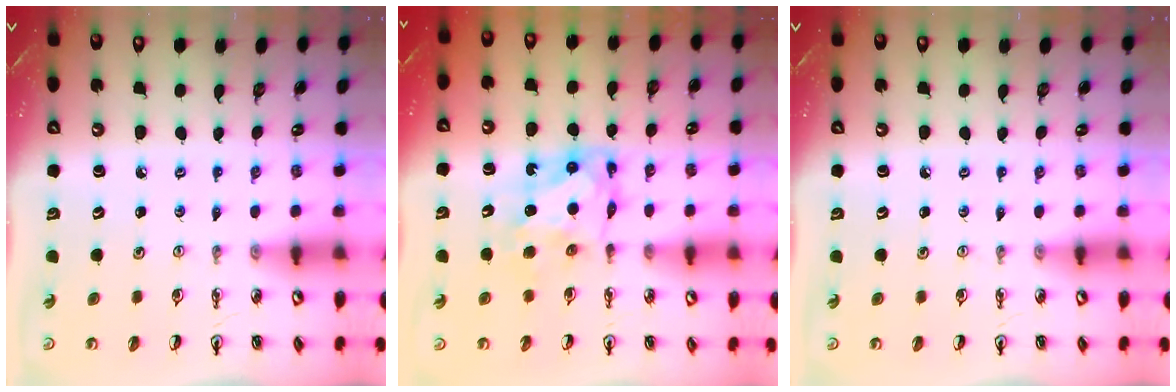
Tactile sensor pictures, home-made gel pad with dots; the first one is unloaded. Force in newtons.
{"total": 6.7, "press": 6.7, "slide": 0.4}
{"total": 0.0}